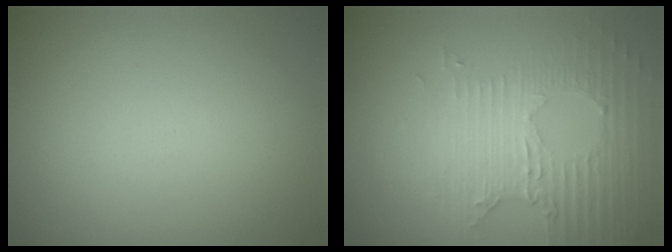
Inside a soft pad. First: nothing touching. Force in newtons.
{"total": 3.5, "press": 3.2, "slide": 1.5}